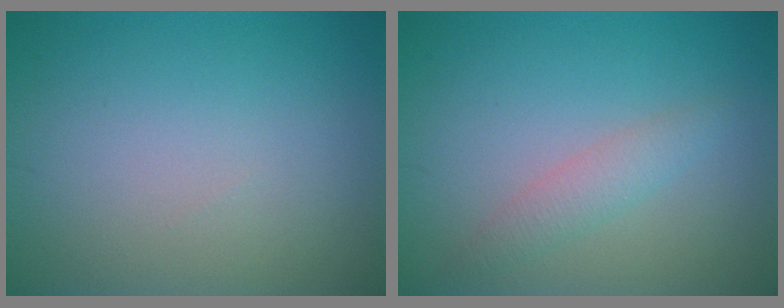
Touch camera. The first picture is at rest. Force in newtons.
{"total": 1.9, "press": 1.9, "slide": 0.1}